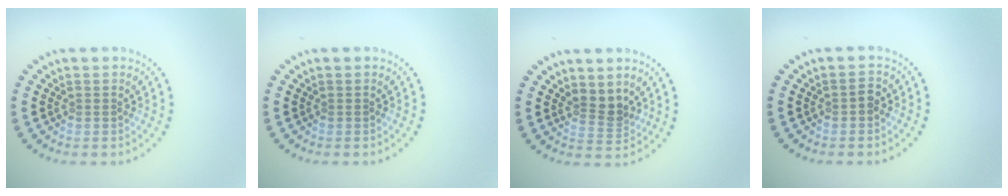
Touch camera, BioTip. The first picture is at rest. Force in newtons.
{"total": 0.0}
{"total": 2.3, "press": 1.8, "slide": 1.5}
{"total": 1.1, "press": 1.1, "slide": 0.0}